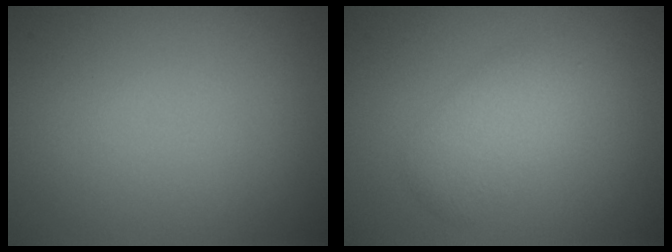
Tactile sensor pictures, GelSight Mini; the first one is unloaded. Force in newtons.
{"total": 2.7, "press": 2.7, "slide": 0.1}